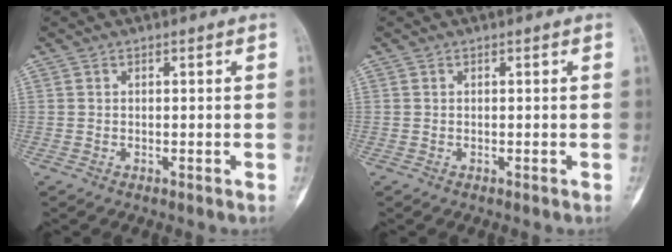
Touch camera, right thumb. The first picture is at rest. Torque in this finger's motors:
{"motor_torque": [-0.04, -0.04, 0.03, -0.03, 0.00]}